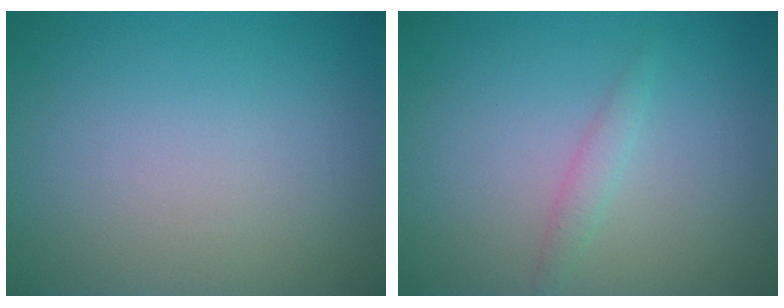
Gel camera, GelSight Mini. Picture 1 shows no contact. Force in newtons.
{"total": 1.2, "press": 1.2, "slide": 0.1}